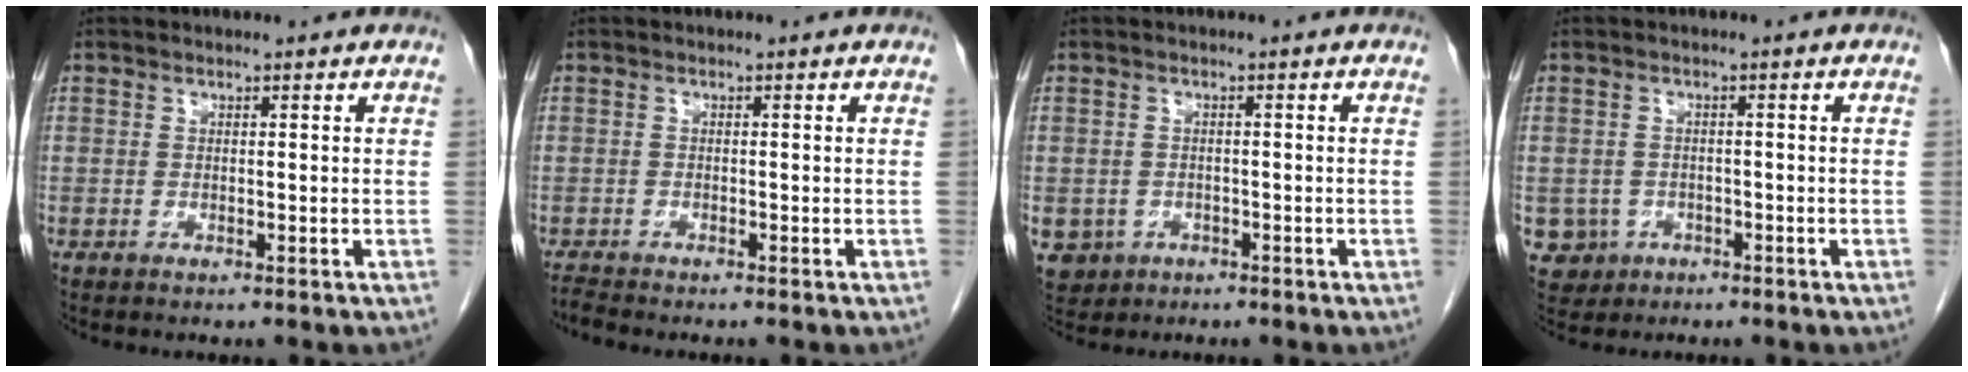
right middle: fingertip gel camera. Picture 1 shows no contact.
{"total": 1.5, "force": [-1.4, -0.4, 0.1], "torque": [-0.012, -0.009, -0.029]}
{"total": 5.4, "force": [-2.4, 4.7, 1.0], "torque": [-0.024, 0.003, -0.032]}
{"total": 4.2, "force": [-1.7, 3.8, 0.2], "torque": [-0.005, 0.008, -0.023]}